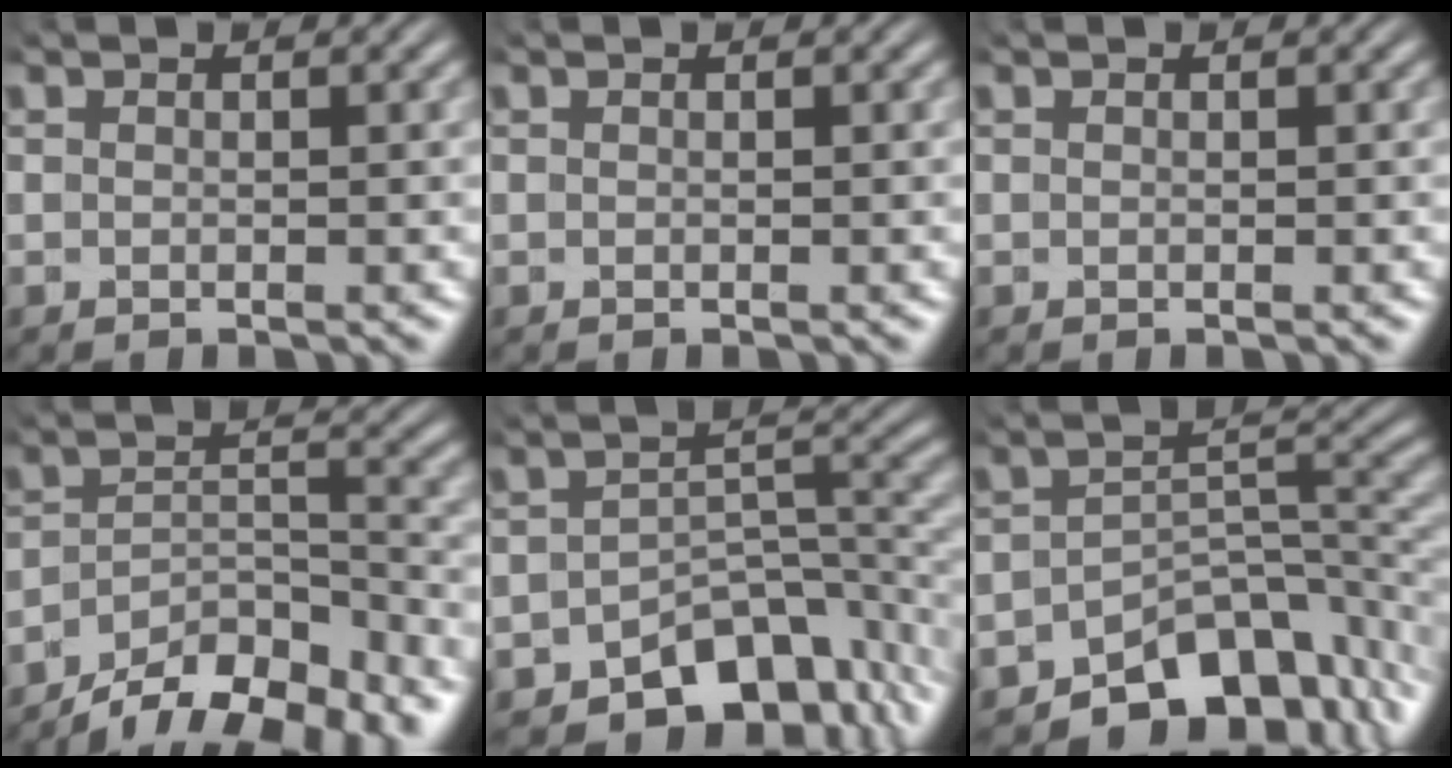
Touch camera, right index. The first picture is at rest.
{"total": 0.0}
{"total": 0.0}
{"total": 8.5, "force": [-6.1, 4.0, 4.3], "torque": [-0.049, -0.012, -0.095]}
{"total": 10.8, "force": [-7.5, 5.5, 5.5], "torque": [-0.052, -0.011, -0.116]}
{"total": 10.7, "force": [-6.9, 5.2, 6.4], "torque": [-0.071, -0.017, -0.105]}